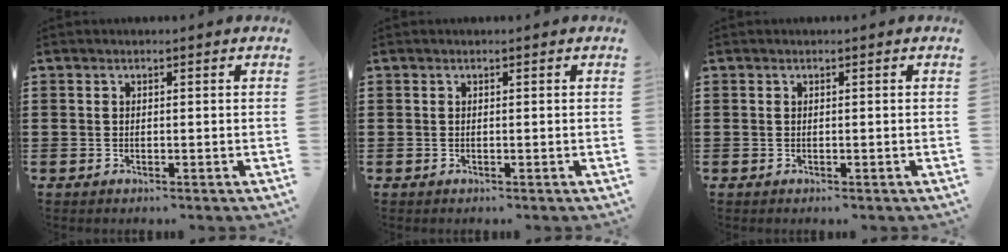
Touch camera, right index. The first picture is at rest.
{"total": 0.0}
{"total": 0.0}